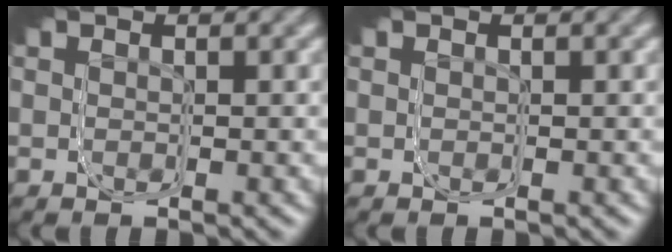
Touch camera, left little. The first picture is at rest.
{"total": 0.0}